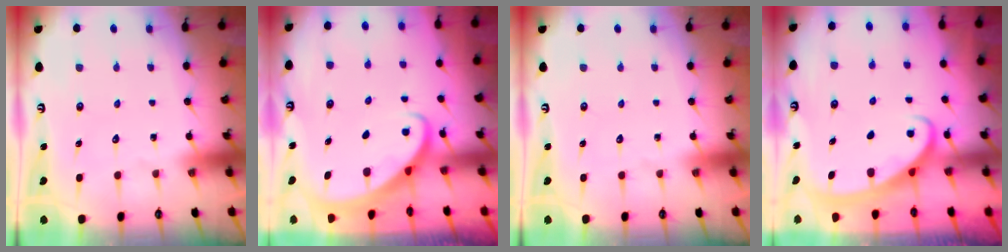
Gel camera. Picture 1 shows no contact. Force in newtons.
{"total": 2.8, "press": 2.8, "slide": 0.2}
{"total": 0.0}
{"total": 2.7, "press": 2.7, "slide": 0.4}